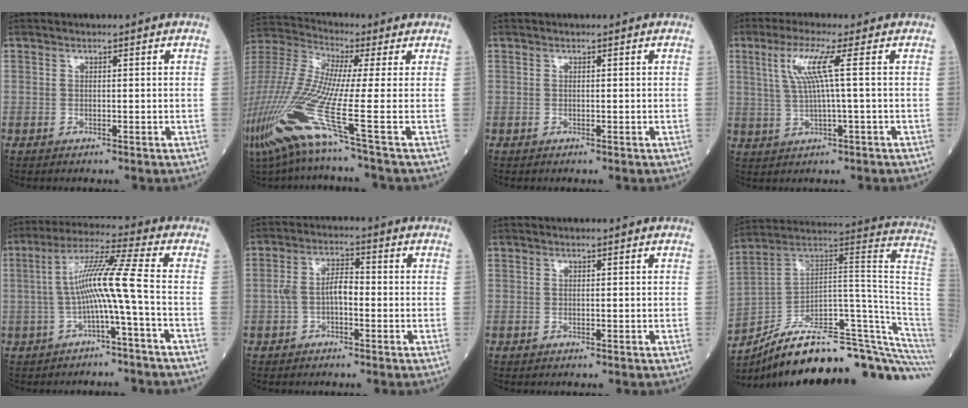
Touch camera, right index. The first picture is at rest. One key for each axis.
{"total": 20.7, "fx": -7.9, "fy": 0.3, "fz": 19.1, "tx": -0.459, "ty": -0.045, "tz": -0.163}
{"total": 0.0}
{"total": 6.1, "fx": 1.6, "fy": -0.8, "fz": 5.9, "tx": -0.122, "ty": 0.011, "tz": 0.037}
{"total": 8.7, "fx": -1.6, "fy": -1.6, "fz": 8.4, "tx": -0.158, "ty": 0.027, "tz": -0.028}
{"total": 5.0, "fx": -1.0, "fy": 2.2, "fz": 4.3, "tx": -0.091, "ty": 0.020, "tz": -0.020}
{"total": 0.0}
{"total": 28.5, "fx": -22.9, "fy": 3.1, "fz": 16.7, "tx": -0.130, "ty": 0.048, "tz": -0.332}